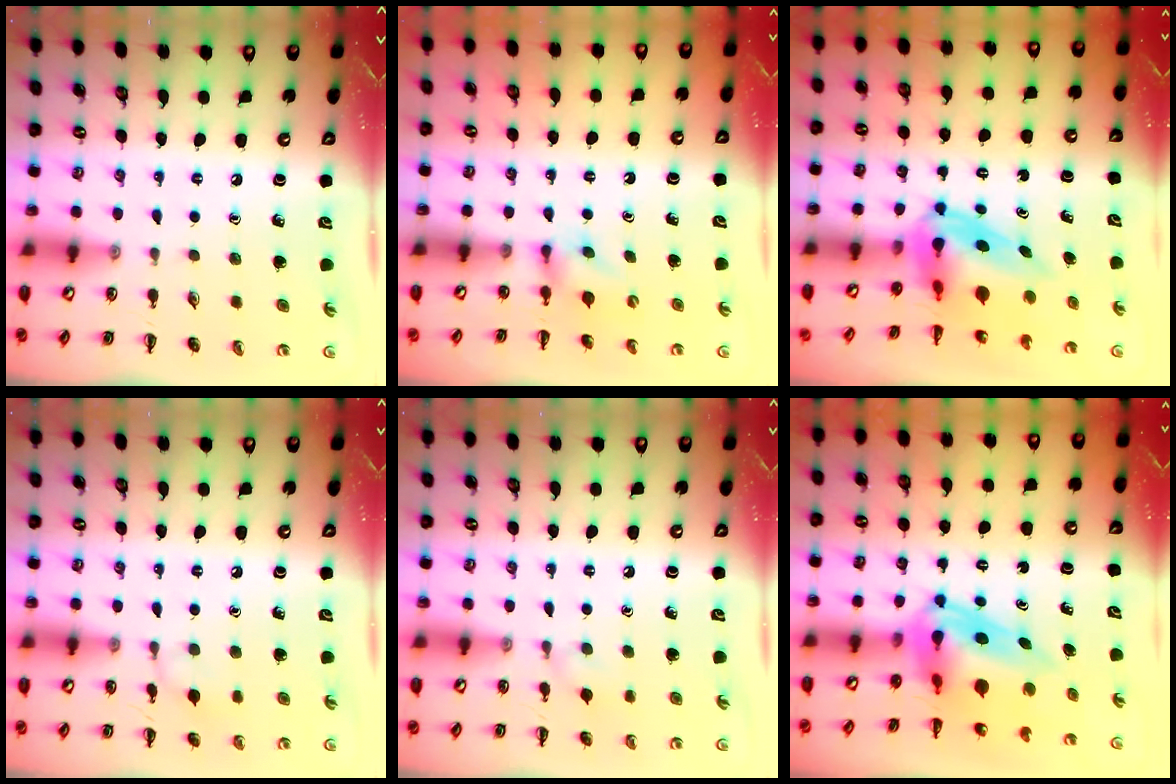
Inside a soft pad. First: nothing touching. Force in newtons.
{"total": 3.8, "press": 3.6, "slide": 1.2}
{"total": 6.6, "press": 6.3, "slide": 2.0}
{"total": 6.9, "press": 6.6, "slide": 2.0}
{"total": 6.2, "press": 5.9, "slide": 2.0}
{"total": 9.5, "press": 9.0, "slide": 3.1}